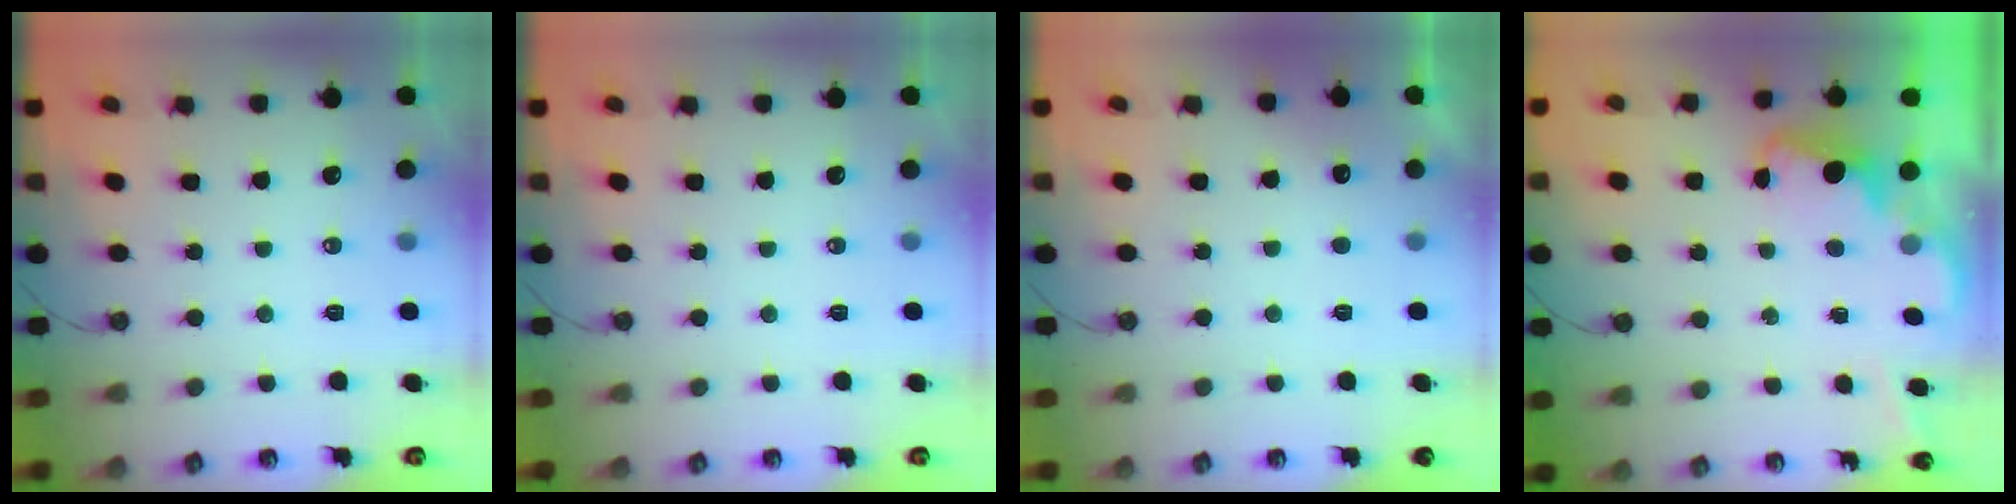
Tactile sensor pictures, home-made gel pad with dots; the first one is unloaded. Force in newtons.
{"total": 0.0}
{"total": 3.7, "press": 3.6, "slide": 1.0}
{"total": 2.2, "press": 2.2, "slide": 0.5}